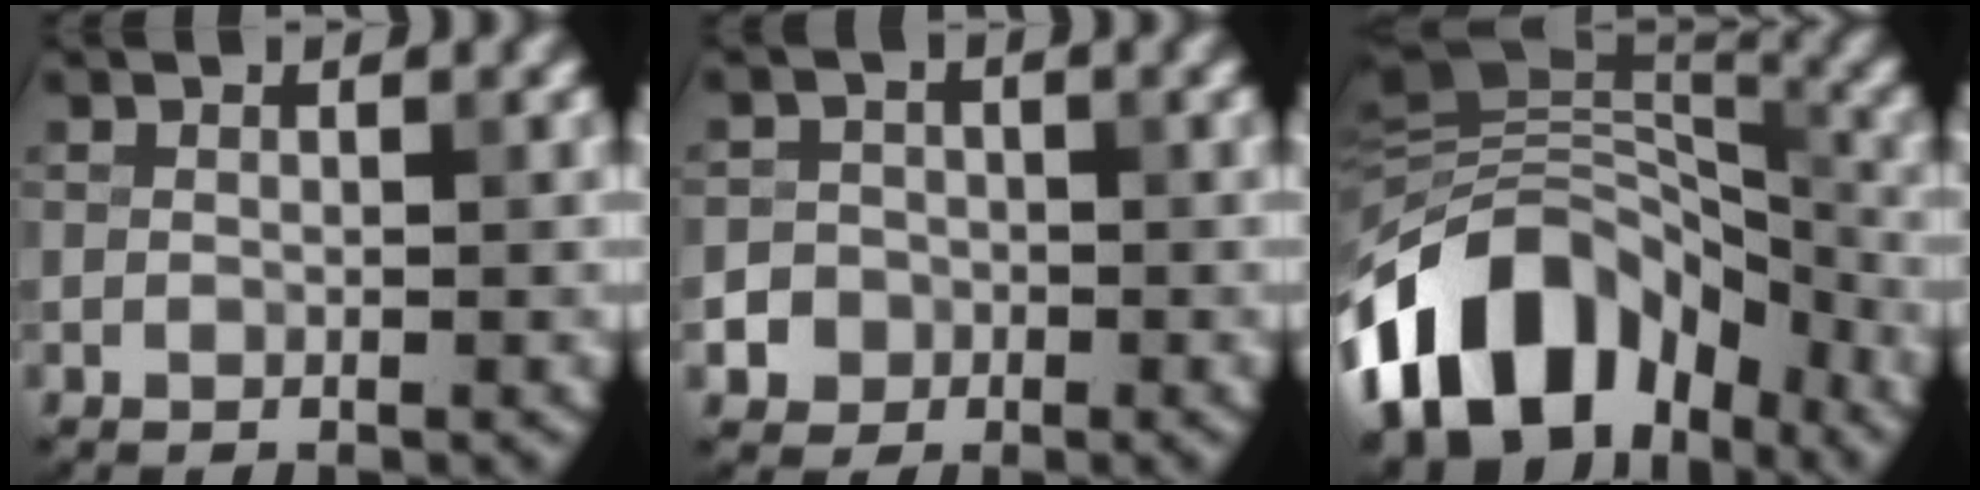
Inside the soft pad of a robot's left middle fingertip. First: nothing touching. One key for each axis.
{"total": 3.8, "fx": -1.7, "fy": 3.3, "fz": 0.5, "tx": 0.019, "ty": -0.003, "tz": -0.038}
{"total": 13.0, "fx": -6.2, "fy": 8.3, "fz": 7.9, "tx": -0.137, "ty": 0.029, "tz": -0.123}